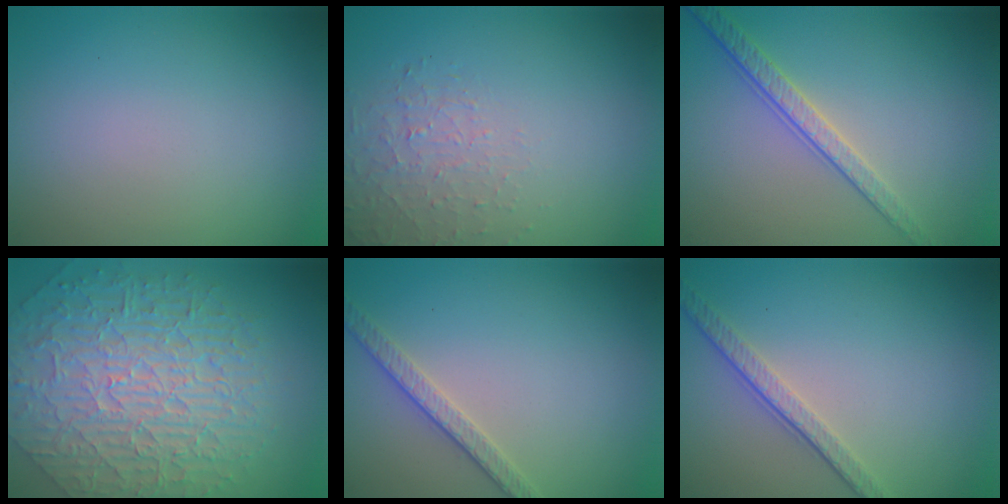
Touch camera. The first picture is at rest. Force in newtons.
{"total": 1.4, "press": 0.6, "slide": 1.3}
{"total": 2.8, "press": 2.4, "slide": 1.5}
{"total": 9.1, "press": 6.8, "slide": 6.0}
{"total": 2.6, "press": 2.5, "slide": 0.8}
{"total": 3.5, "press": 2.6, "slide": 2.4}